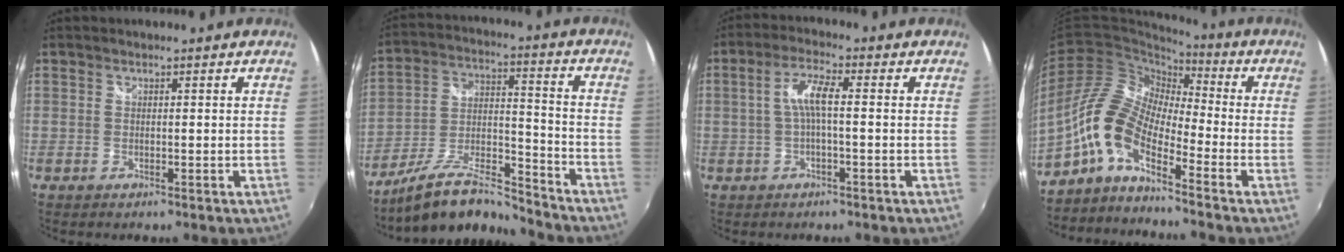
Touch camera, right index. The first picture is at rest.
{"total": 13.7, "force": [-12.0, 2.7, 6.0], "torque": [-0.128, 0.001, -0.219]}
{"total": 4.9, "force": [-0.4, 0.8, 4.9], "torque": [-0.099, 0.010, -0.005]}
{"total": 10.8, "force": [-6.0, 3.8, 8.1], "torque": [-0.161, 0.014, -0.140]}